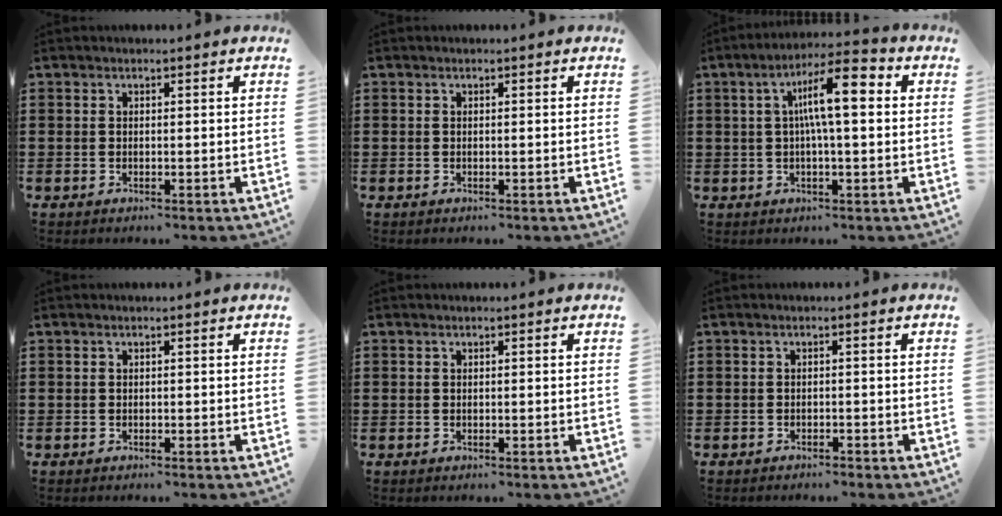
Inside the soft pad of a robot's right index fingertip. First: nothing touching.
{"total": 0.0}
{"total": 9.5, "force": [1.8, 2.2, 9.1], "torque": [-0.159, 0.003, 0.023]}
{"total": 0.0}
{"total": 0.0}
{"total": 1.0, "force": [-1.0, 0.1, 0.1], "torque": [-0.005, 0.000, -0.021]}